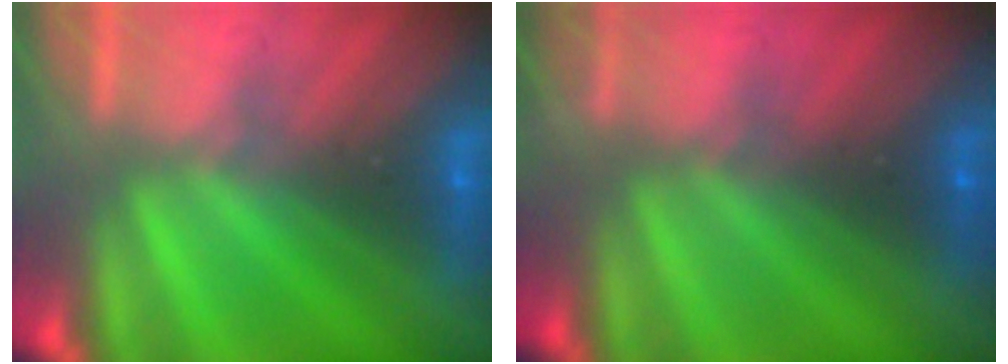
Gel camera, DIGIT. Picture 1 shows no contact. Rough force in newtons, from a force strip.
{"total": 8.2}